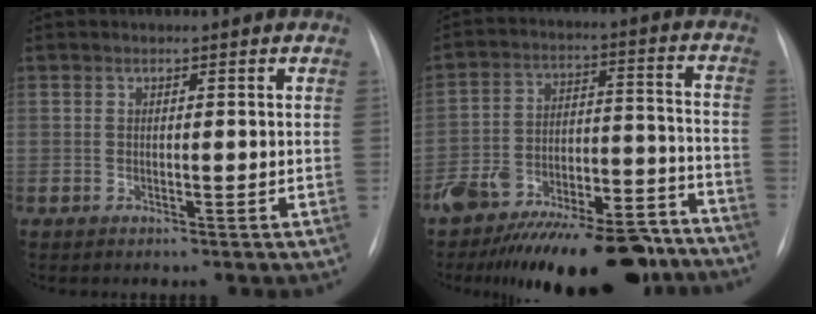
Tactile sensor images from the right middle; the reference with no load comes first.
{"total": 25.7, "force": [-21.6, 7.9, 11.5], "torque": [-0.147, 0.012, -0.316]}